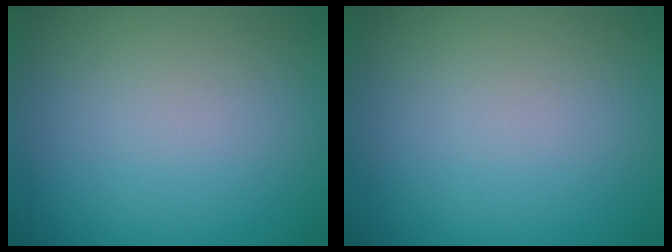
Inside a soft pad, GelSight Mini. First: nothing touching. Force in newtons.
{"total": 0.0}